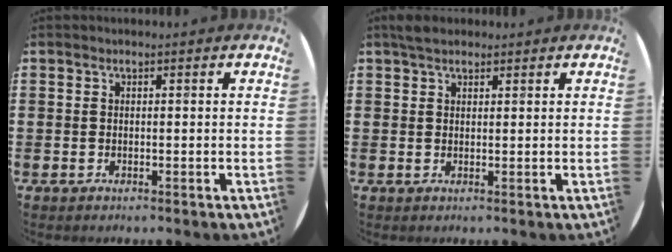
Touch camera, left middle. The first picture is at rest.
{"total": 2.1, "force": [1.7, 0.8, 0.8], "torque": [-0.011, 0.003, 0.031]}